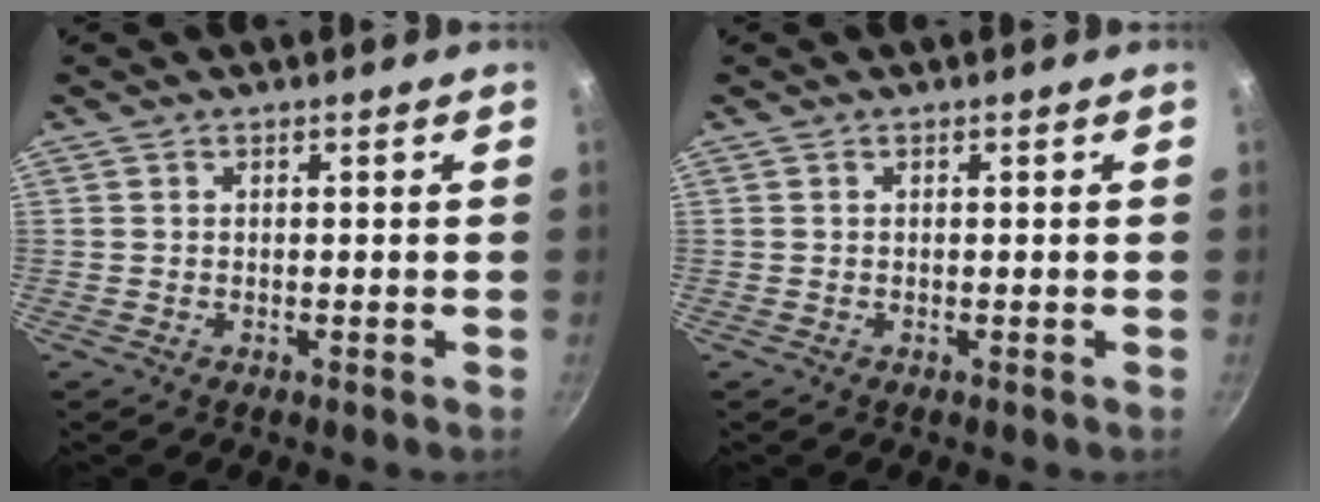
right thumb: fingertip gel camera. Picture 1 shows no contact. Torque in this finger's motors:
{"motor_torque": [-0.39, 0.04, -0.04, 0.29, 0.00]}